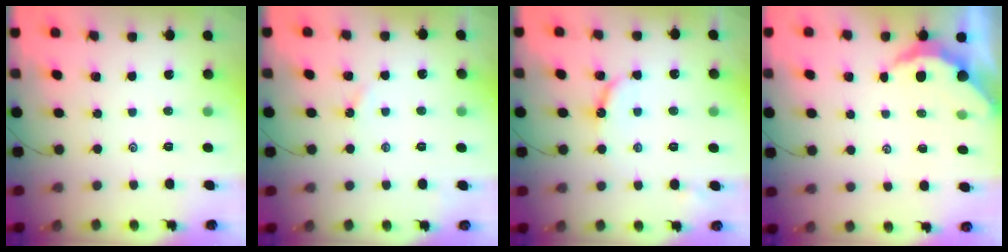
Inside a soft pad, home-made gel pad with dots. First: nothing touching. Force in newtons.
{"total": 1.5, "press": 1.5, "slide": 0.3}
{"total": 6.8, "press": 6.7, "slide": 0.6}
{"total": 3.3, "press": 3.3, "slide": 0.5}